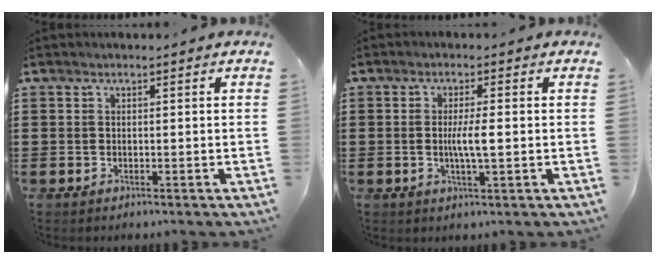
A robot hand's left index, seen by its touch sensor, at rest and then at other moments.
{"total": 3.9, "force": [-0.1, 0.5, 3.8], "torque": [-0.076, -0.003, -0.008]}